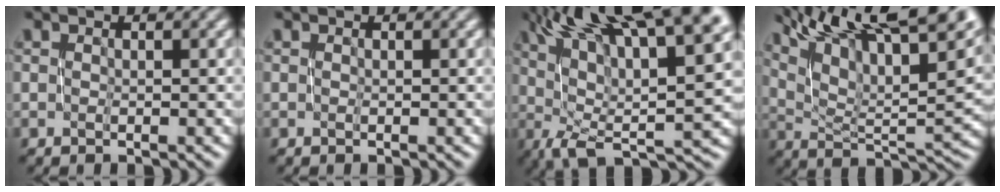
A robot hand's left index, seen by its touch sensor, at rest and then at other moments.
{"total": 0.0}
{"total": 15.9, "force": [5.9, 6.0, 13.4], "torque": [-0.210, 0.041, 0.110]}
{"total": 16.6, "force": [11.2, 4.6, 11.3], "torque": [-0.185, 0.025, 0.183]}